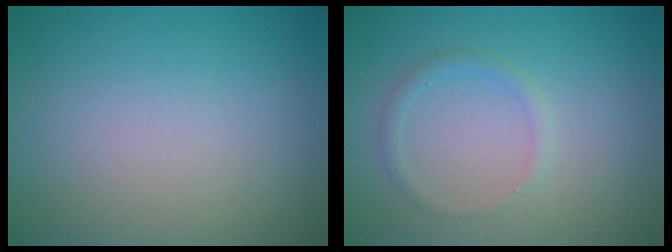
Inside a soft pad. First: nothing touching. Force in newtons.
{"total": 1.2, "press": 1.2, "slide": 0.1}